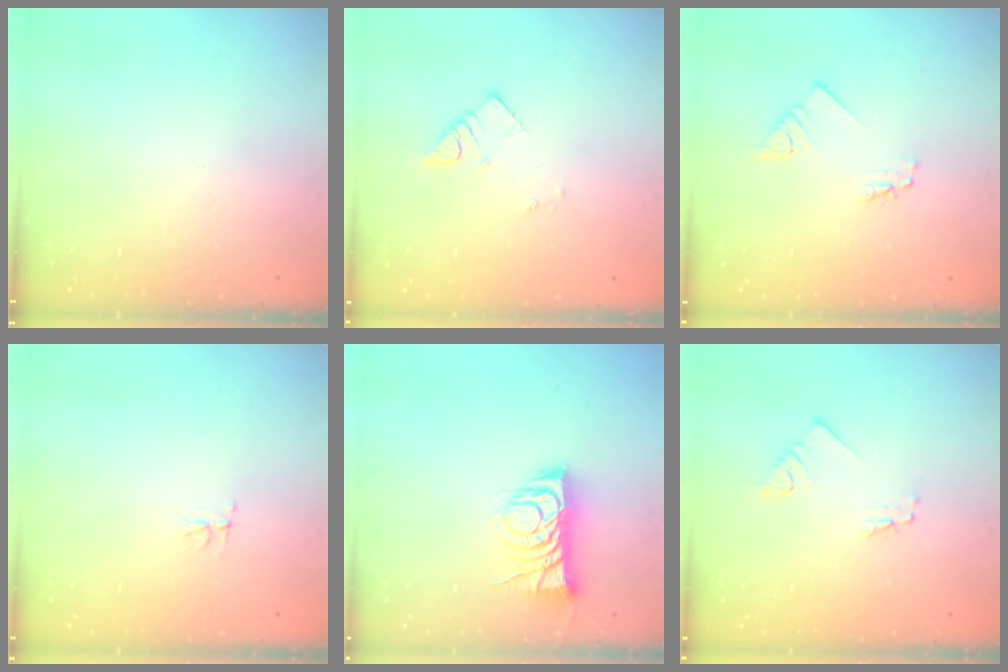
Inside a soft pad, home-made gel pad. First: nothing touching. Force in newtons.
{"total": 1.9, "press": 1.9, "slide": 0.2}
{"total": 2.4, "press": 2.4, "slide": 0.1}
{"total": 3.9, "press": 3.9, "slide": 0.3}
{"total": 8.3, "press": 8.3, "slide": 0.7}
{"total": 1.4, "press": 1.4, "slide": 0.1}